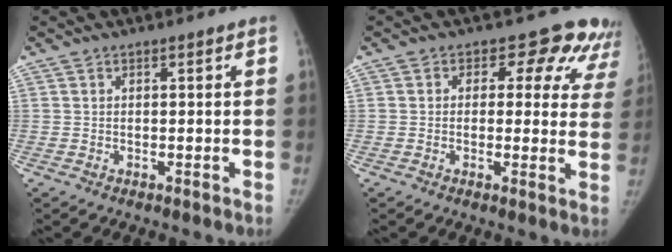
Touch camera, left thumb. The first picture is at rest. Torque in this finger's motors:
{"motor_torque": [-0.44, 0.13, 0.37, 0.40, 0.00]}